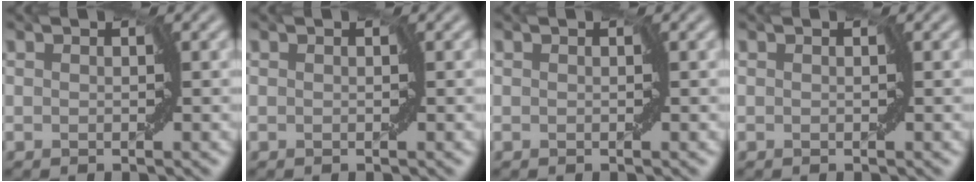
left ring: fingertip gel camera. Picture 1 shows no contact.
{"total": 0.0}
{"total": 0.0}
{"total": 0.0}